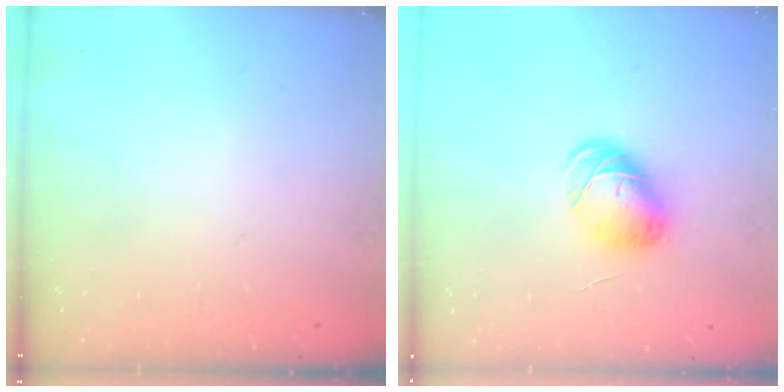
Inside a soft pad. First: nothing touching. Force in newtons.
{"total": 8.6, "press": 8.6, "slide": 0.8}